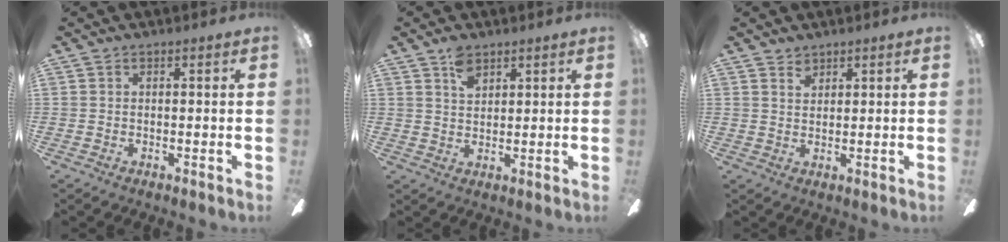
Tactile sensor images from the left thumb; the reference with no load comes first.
{"total": 4.5, "force": [2.9, 2.5, 2.3], "torque": [-0.036, -0.004, 0.051]}
{"total": 2.5, "force": [2.0, 1.3, 0.8], "torque": [-0.002, -0.009, 0.036]}